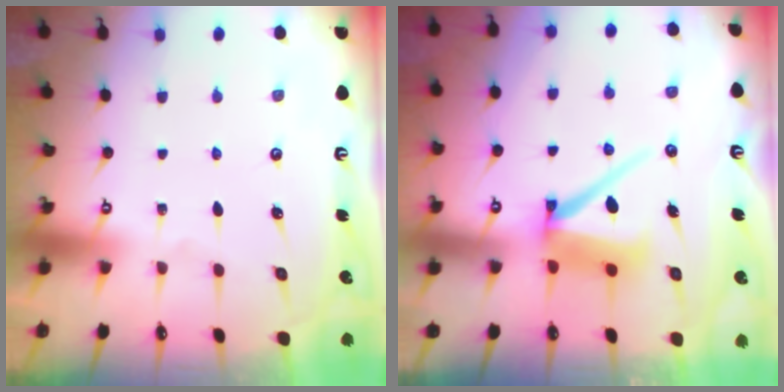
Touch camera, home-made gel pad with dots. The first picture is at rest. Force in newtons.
{"total": 9.6, "press": 9.5, "slide": 1.3}